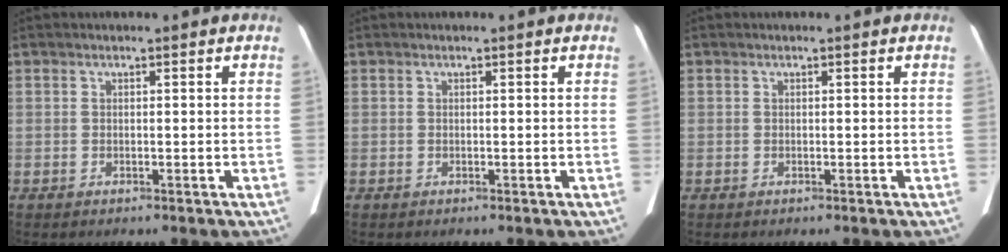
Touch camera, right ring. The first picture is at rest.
{"total": 0.0}
{"total": 0.0}